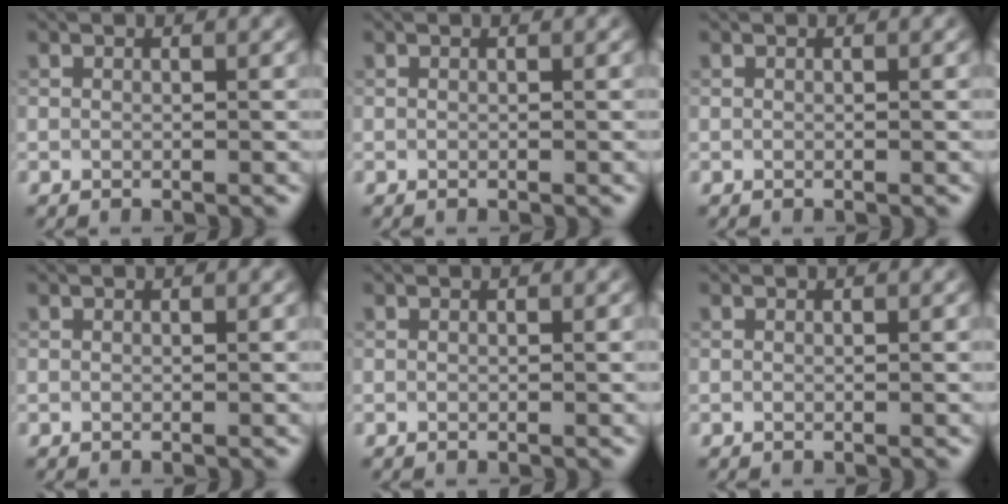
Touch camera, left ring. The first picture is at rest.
{"total": 0.0}
{"total": 0.0}
{"total": 0.0}
{"total": 0.0}
{"total": 0.0}